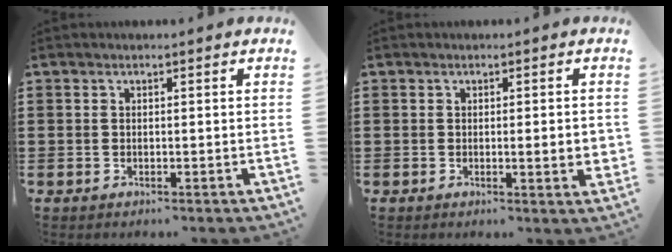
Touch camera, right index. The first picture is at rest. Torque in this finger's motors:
{"motor_torque": [0.21, 0.13, 0.23, 0.05]}